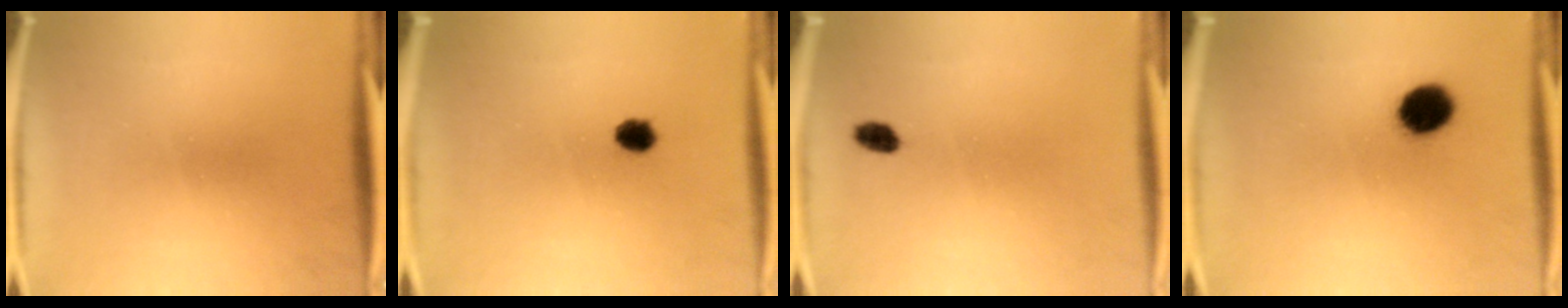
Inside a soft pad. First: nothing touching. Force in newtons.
{"total": 2.9}
{"total": 2.1}
{"total": 7.9}